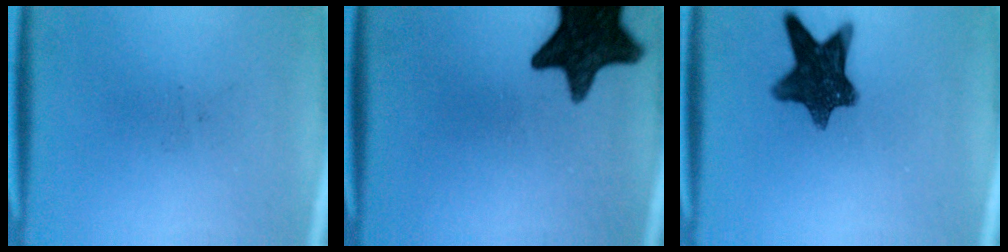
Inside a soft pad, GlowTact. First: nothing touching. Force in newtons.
{"total": 15.5}
{"total": 10.8}